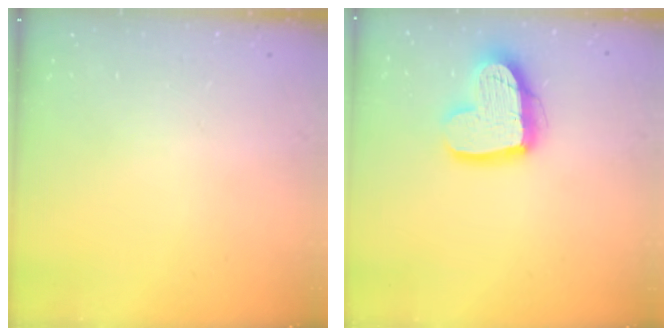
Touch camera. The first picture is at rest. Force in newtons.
{"total": 14.9, "press": 14.8, "slide": 1.4}